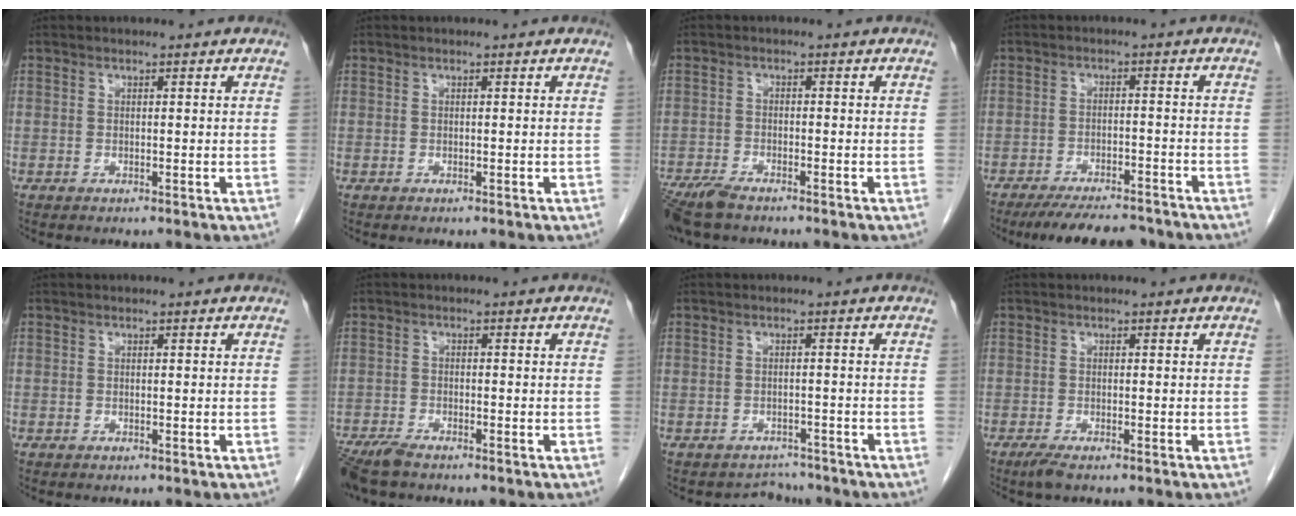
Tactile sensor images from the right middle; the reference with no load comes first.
{"total": 0.0}
{"total": 5.9, "force": [-4.8, 1.5, 3.1], "torque": [-0.060, -0.013, -0.087]}
{"total": 11.1, "force": [-9.9, 2.3, 4.4], "torque": [-0.067, -0.007, -0.138]}
{"total": 0.0}
{"total": 5.5, "force": [-4.5, 1.4, 2.8], "torque": [-0.054, -0.013, -0.082]}
{"total": 2.8, "force": [-2.5, 0.9, -0.8], "torque": [0.005, 0.004, -0.034]}
{"total": 1.9, "force": [-1.4, 0.2, 1.3], "torque": [-0.034, -0.006, -0.028]}